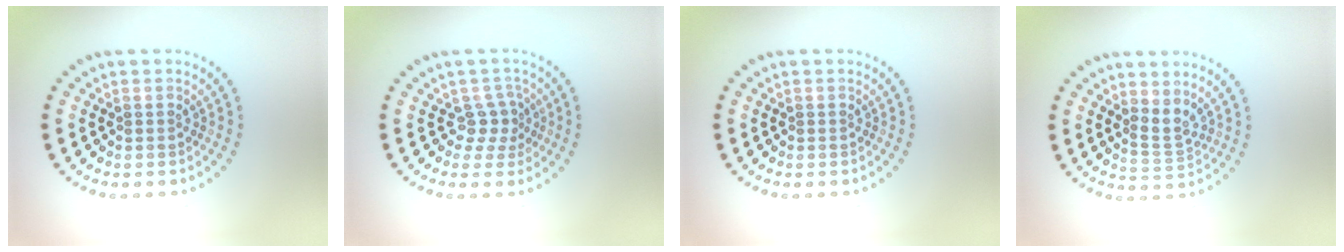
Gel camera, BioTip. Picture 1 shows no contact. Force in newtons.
{"total": 2.2, "press": 1.6, "slide": 1.5}
{"total": 0.0}
{"total": 2.0, "press": 1.4, "slide": 1.4}